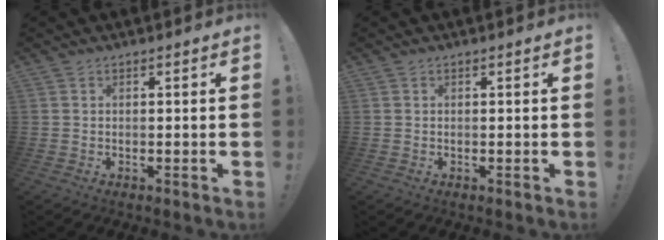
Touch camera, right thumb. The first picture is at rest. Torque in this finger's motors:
{"motor_torque": [0.00, 0.00, -0.09, 0.09, 0.04]}